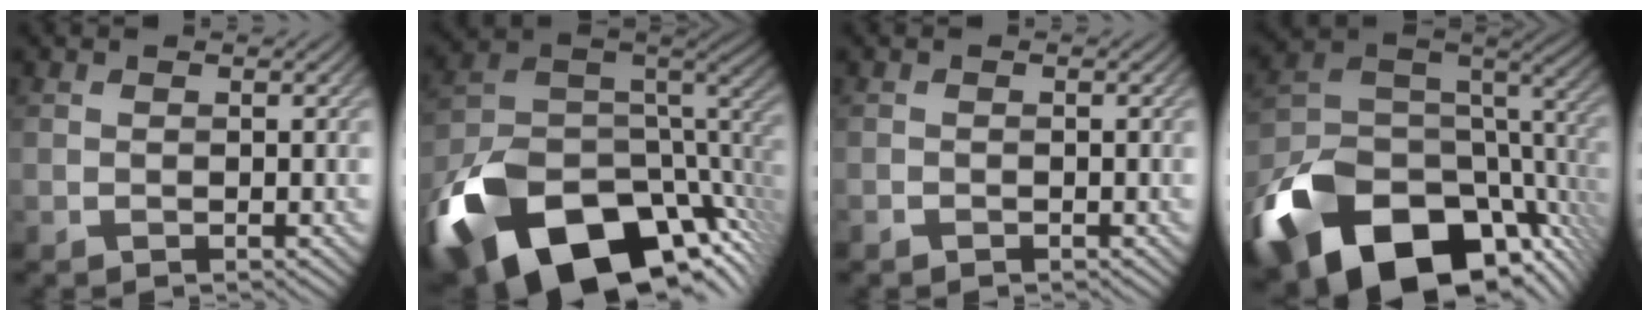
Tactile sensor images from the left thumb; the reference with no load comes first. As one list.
[{"total": 19.8, "force": [-11.1, 9.8, 13.0], "torque": [-0.278, -0.042, -0.157]}, {"total": 0.6, "force": [-0.5, 0.3, 0.1], "torque": [-0.002, -0.004, -0.010]}, {"total": 20.4, "force": [-10.7, 11.9, 12.7], "torque": [-0.288, -0.047, -0.156]}]